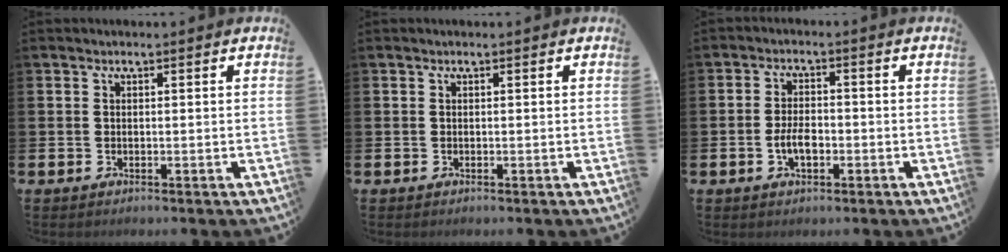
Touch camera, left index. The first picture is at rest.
{"total": 0.0}
{"total": 3.5, "force": [-0.9, 1.9, 2.9], "torque": [-0.040, 0.001, -0.019]}